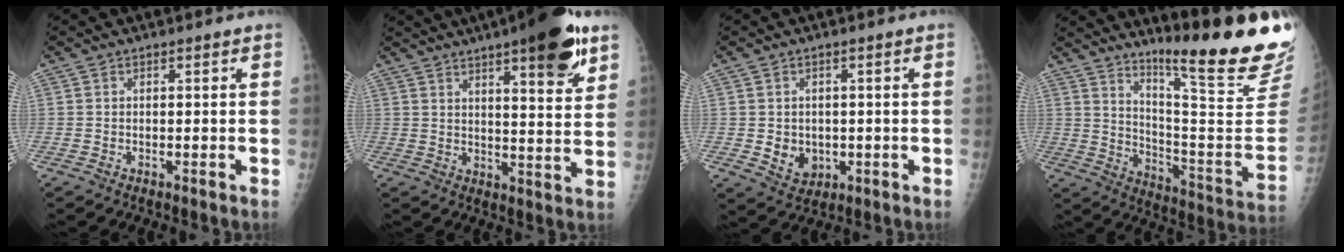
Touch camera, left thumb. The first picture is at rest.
{"total": 15.6, "force": [9.2, 3.7, 12.0], "torque": [-0.143, -0.041, 0.128]}
{"total": 4.8, "force": [-0.4, 4.1, 2.6], "torque": [-0.023, -0.003, 0.008]}
{"total": 23.8, "force": [17.4, 1.6, 16.2], "torque": [-0.215, -0.146, 0.254]}